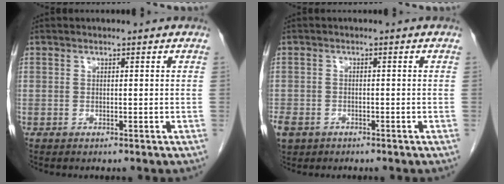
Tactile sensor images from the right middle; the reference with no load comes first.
{"total": 6.6, "force": [-3.8, 4.7, 2.6], "torque": [-0.070, -0.007, -0.061]}